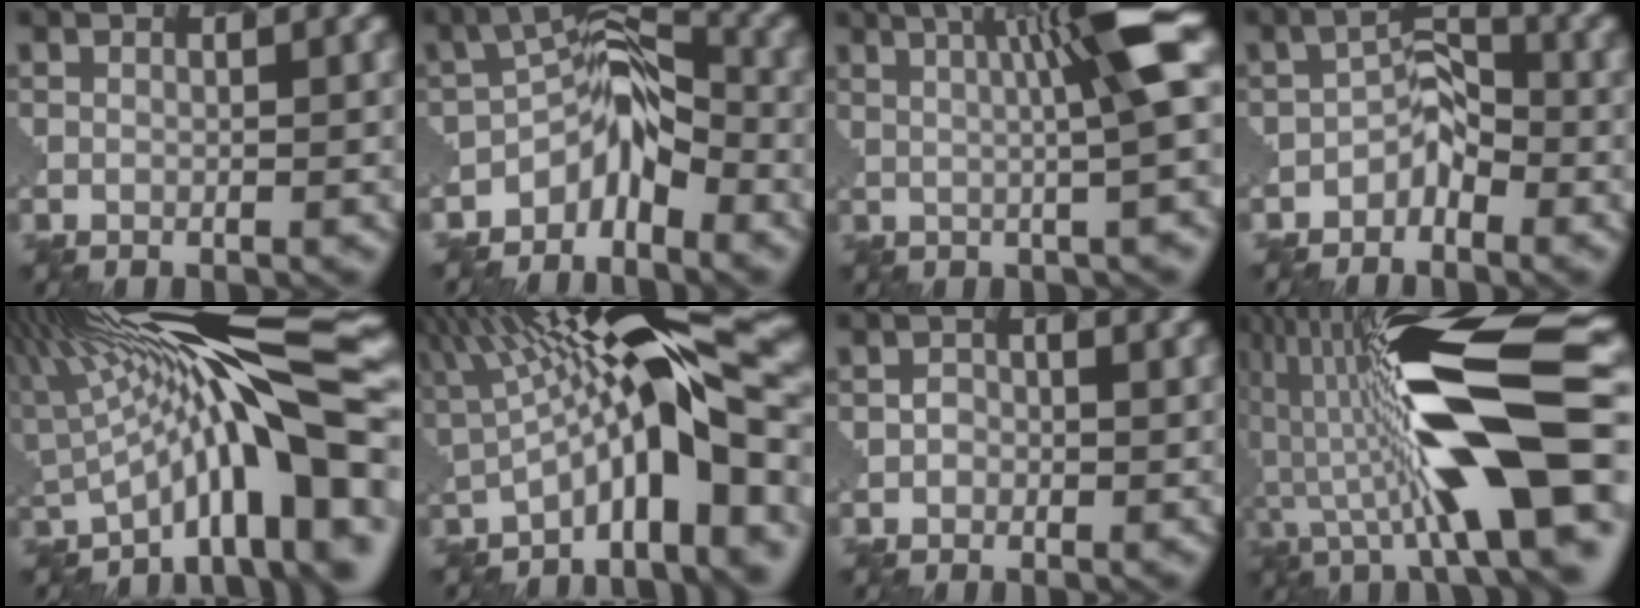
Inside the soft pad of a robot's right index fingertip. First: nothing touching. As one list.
[{"total": 4.3, "force": [-3.4, 2.3, 1.4], "torque": [-0.042, 0.018, -0.096]}, {"total": 6.8, "force": [2.7, -0.3, 6.2], "torque": [-0.094, 0.021, 0.017]}, {"total": 2.2, "force": [-1.6, 1.4, -0.3], "torque": [-0.024, 0.014, -0.063]}, {"total": 11.0, "force": [0.7, 2.6, 10.6], "torque": [-0.190, 0.022, -0.014]}, {"total": 11.2, "force": [1.3, 3.8, 10.4], "torque": [-0.194, 0.020, 0.000]}, {"total": 1.9, "force": [-0.6, 1.7, -0.4], "torque": [-0.002, 0.005, -0.023]}, {"total": 11.4, "force": [-0.6, 3.0, 11.0], "torque": [-0.229, 0.033, -0.043]}]